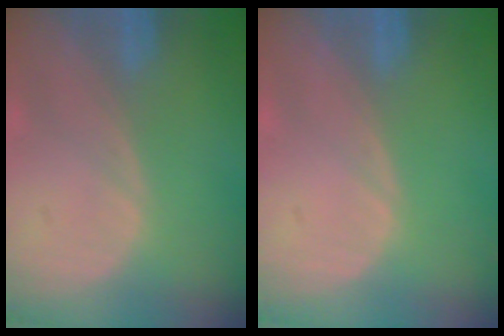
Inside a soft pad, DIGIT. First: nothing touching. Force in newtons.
{"total": 0.0}